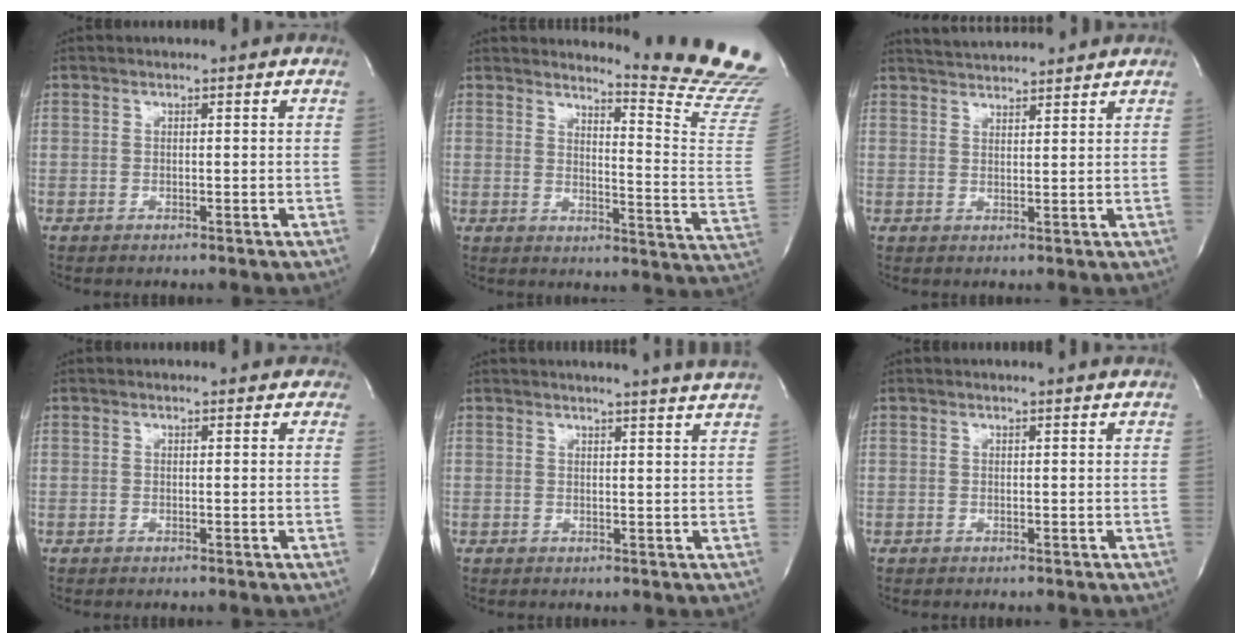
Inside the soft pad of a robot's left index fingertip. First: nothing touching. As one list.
[{"total": 15.7, "force": [15.2, -2.0, 3.6], "torque": [-0.057, -0.167, 0.164]}, {"total": 6.9, "force": [6.7, 0.2, 1.6], "torque": [-0.036, 0.029, 0.103]}, {"total": 4.2, "force": [3.7, 1.8, 0.9], "torque": [0.003, 0.006, 0.026]}, {"total": 9.0, "force": [8.4, -1.5, 2.8], "torque": [-0.036, -0.025, 0.083]}, {"total": 2.3, "force": [2.2, -0.4, 0.5], "torque": [-0.013, 0.002, 0.022]}]